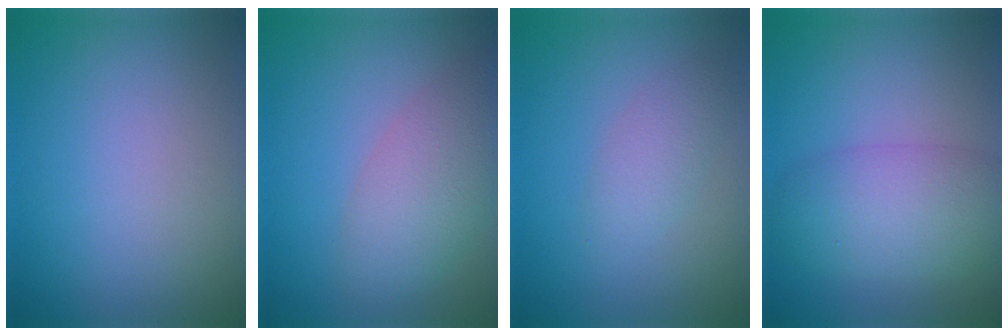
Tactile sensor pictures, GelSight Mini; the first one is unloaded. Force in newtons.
{"total": 4.9, "press": 4.8, "slide": 0.6}
{"total": 2.0, "press": 2.0, "slide": 0.1}
{"total": 5.5, "press": 5.5, "slide": 0.4}